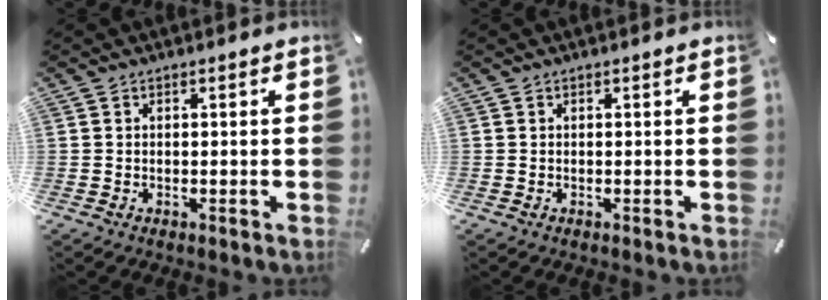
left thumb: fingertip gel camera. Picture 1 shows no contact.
{"total": 0.0}